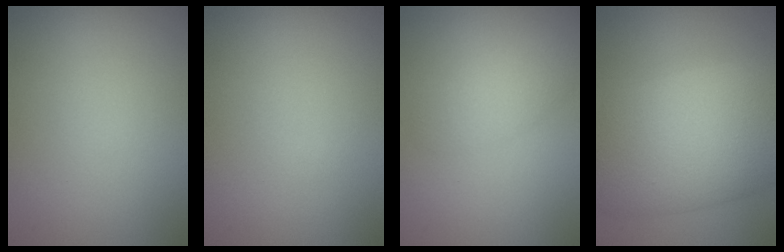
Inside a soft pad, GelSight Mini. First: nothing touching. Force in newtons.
{"total": 0.0}
{"total": 2.2, "press": 2.2, "slide": 0.1}
{"total": 11.5, "press": 11.5, "slide": 0.2}